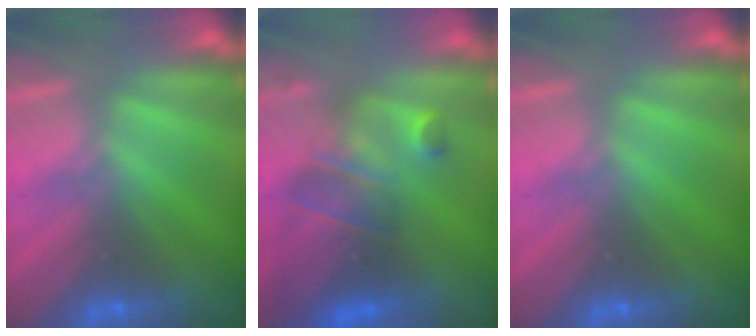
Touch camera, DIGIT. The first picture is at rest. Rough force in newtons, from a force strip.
{"total": 9.3}
{"total": 0.0}